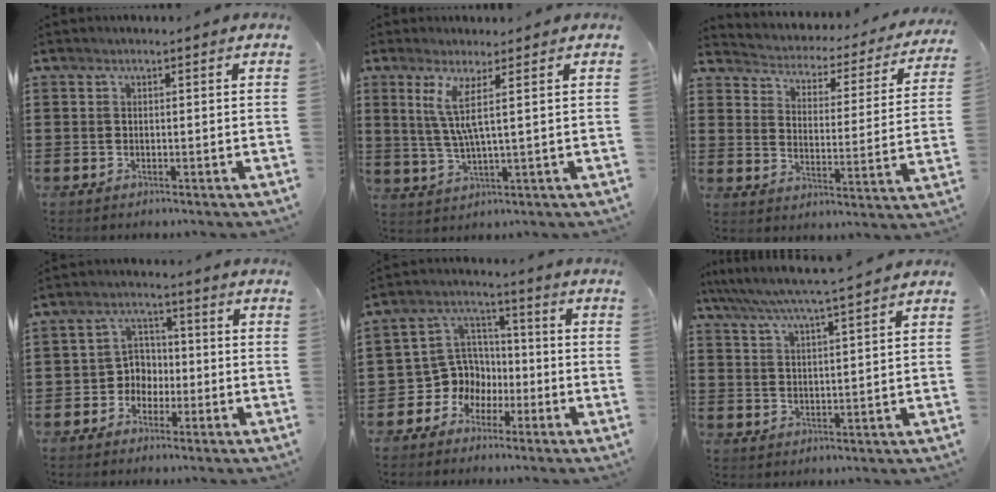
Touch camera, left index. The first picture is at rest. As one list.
[{"total": 5.9, "force": [2.2, 0.0, 5.5], "torque": [-0.120, -0.013, 0.034]}, {"total": 2.1, "force": [2.0, 0.5, 0.2], "torque": [-0.022, -0.027, 0.023]}, {"total": 3.6, "force": [-1.4, 3.2, 0.9], "torque": [-0.031, 0.009, -0.032]}, {"total": 7.5, "force": [-2.1, 7.0, 1.8], "torque": [-0.083, -0.003, -0.045]}, {"total": 4.4, "force": [3.6, -0.5, 2.5], "torque": [-0.059, -0.013, 0.062]}]